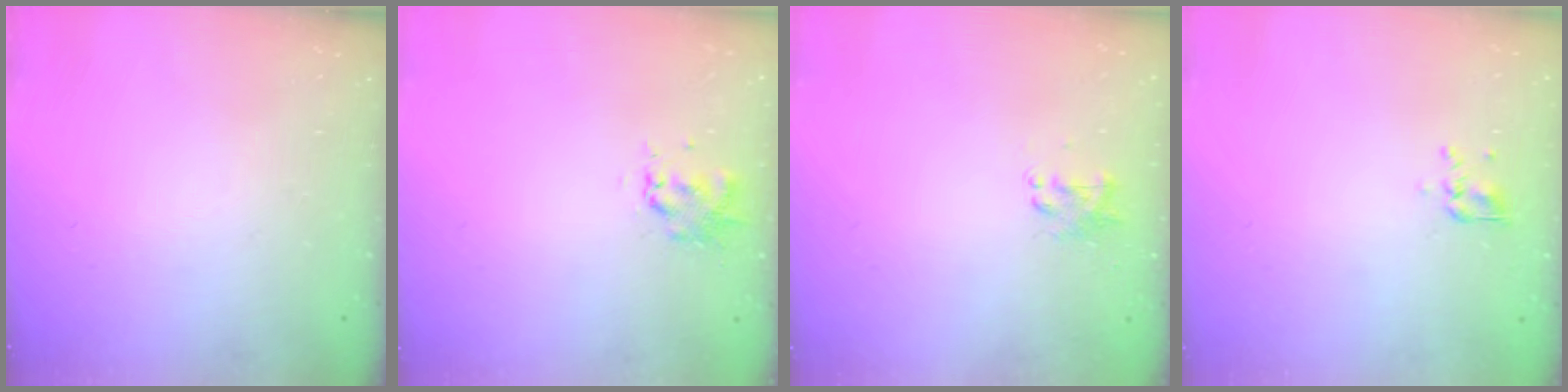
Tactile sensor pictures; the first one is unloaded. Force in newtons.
{"total": 0.9, "press": 0.8, "slide": 0.4}
{"total": 2.2, "press": 2.2, "slide": 0.4}
{"total": 3.1, "press": 3.0, "slide": 1.0}